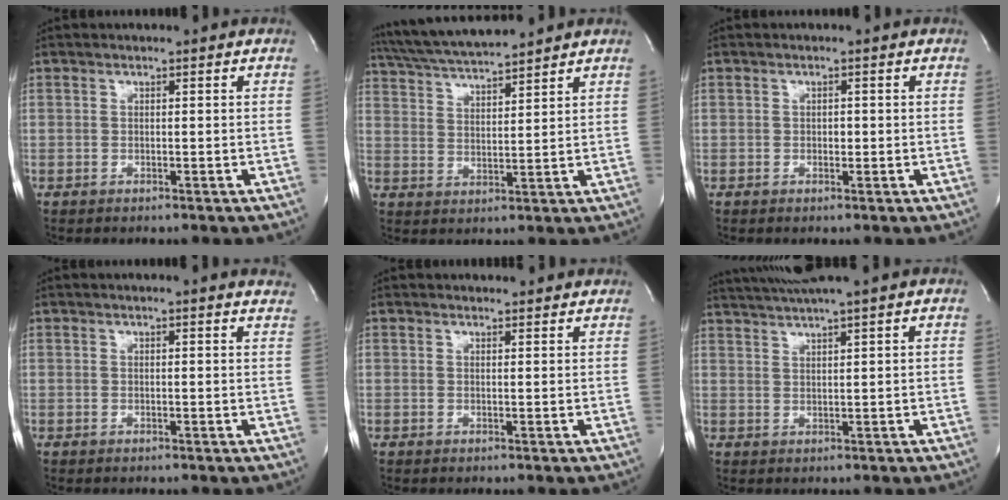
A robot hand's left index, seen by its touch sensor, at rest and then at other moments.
{"total": 11.7, "force": [10.7, 0.6, 4.6], "torque": [-0.091, 0.021, 0.186]}
{"total": 0.7, "force": [-0.3, 0.5, 0.4], "torque": [-0.003, -0.003, -0.007]}
{"total": 5.8, "force": [5.6, 0.4, 1.3], "torque": [-0.009, -0.013, 0.033]}
{"total": 5.0, "force": [4.8, 1.2, 0.9], "torque": [-0.008, 0.008, 0.046]}
{"total": 6.5, "force": [5.6, -1.5, 2.9], "torque": [-0.053, 0.016, 0.093]}